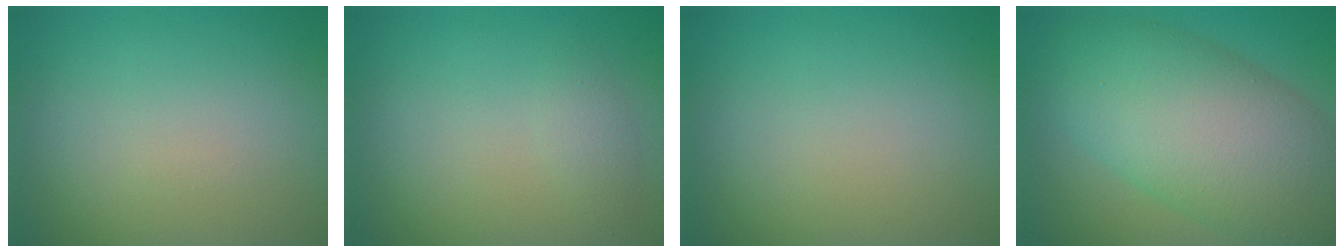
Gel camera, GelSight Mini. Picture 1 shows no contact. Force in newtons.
{"total": 1.1, "press": 1.1, "slide": 0.1}
{"total": 0.0}
{"total": 11.9, "press": 11.8, "slide": 0.4}